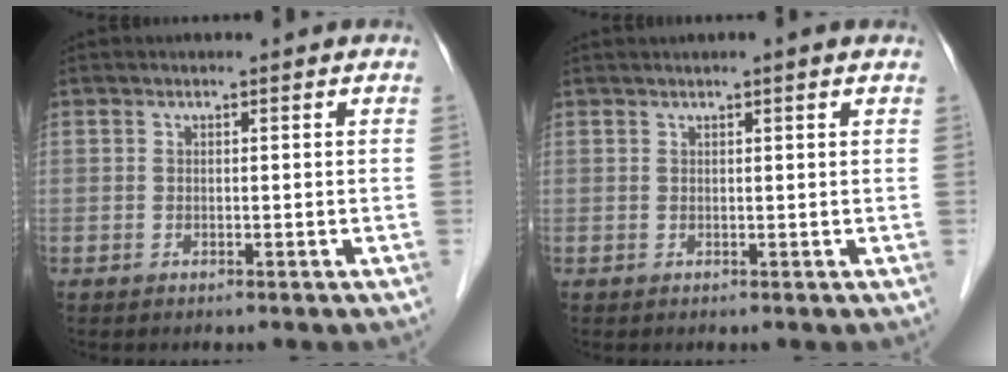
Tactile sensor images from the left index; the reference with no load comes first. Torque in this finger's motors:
{"motor_torque": [0.73, -1.41, 0.47, 0.10]}